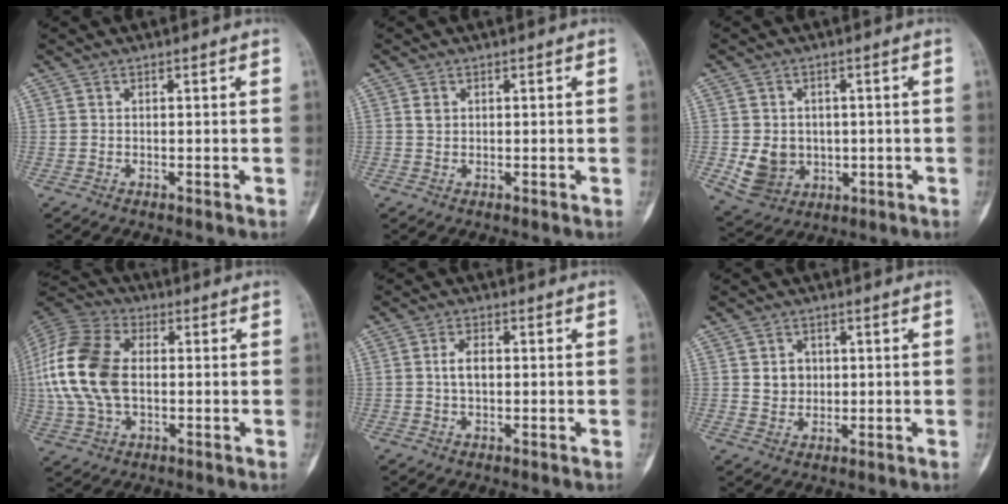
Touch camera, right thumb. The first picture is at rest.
{"total": 1.6, "force": [0.5, 1.2, 0.8], "torque": [-0.011, -0.001, 0.012]}
{"total": 8.3, "force": [-0.6, 7.1, 4.2], "torque": [-0.047, 0.000, 0.013]}
{"total": 18.4, "force": [0.4, 11.7, 14.2], "torque": [-0.308, 0.016, 0.006]}
{"total": 3.5, "force": [0.2, 2.0, 2.9], "torque": [-0.052, 0.006, 0.002]}
{"total": 4.1, "force": [0.8, 3.7, 1.8], "torque": [-0.002, -0.002, 0.014]}